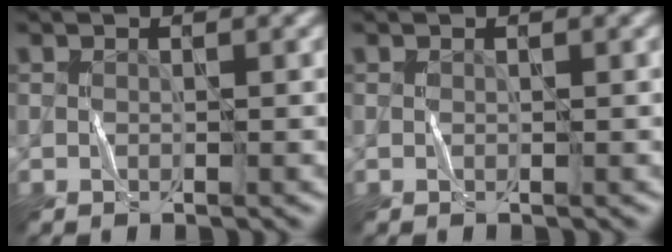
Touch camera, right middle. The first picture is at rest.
{"total": 0.0}